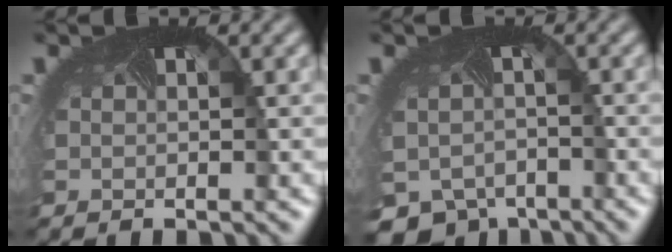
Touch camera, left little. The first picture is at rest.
{"total": 7.1, "force": [-5.2, 4.2, 2.3], "torque": [-0.053, -0.040, -0.073]}